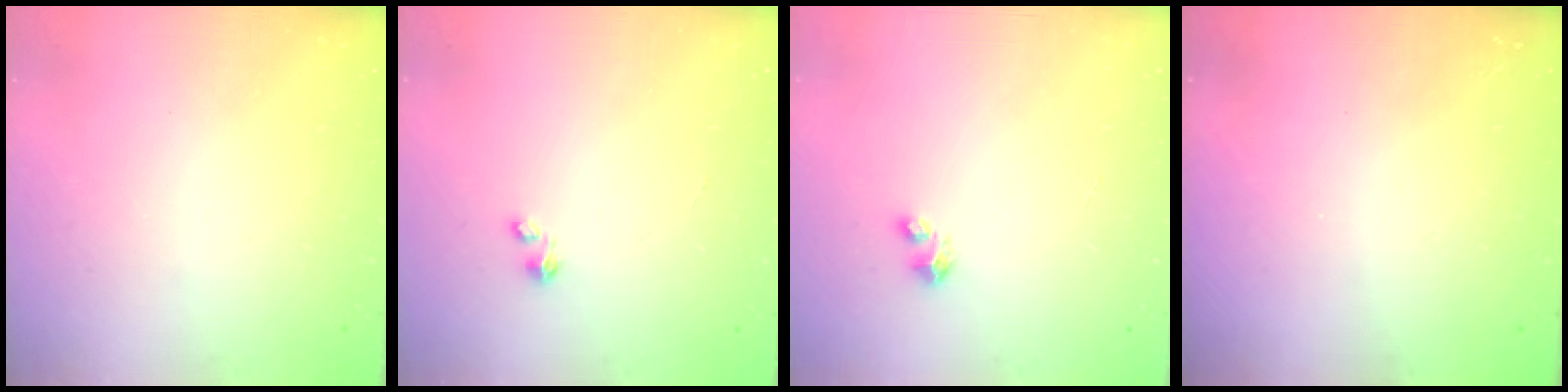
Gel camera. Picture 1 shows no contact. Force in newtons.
{"total": 0.0}
{"total": 2.8, "press": 2.8, "slide": 0.1}
{"total": 0.0}